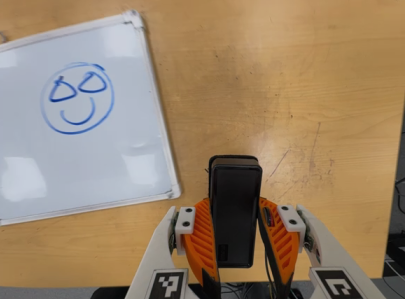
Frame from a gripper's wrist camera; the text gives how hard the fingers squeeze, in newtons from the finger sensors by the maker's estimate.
{"total": 5.1, "left": 3.1, "right": 7.0}